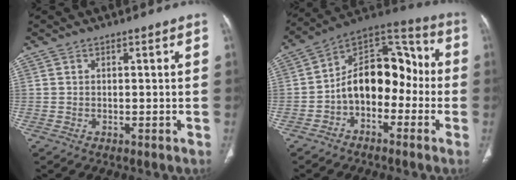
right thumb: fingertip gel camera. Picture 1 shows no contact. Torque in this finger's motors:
{"motor_torque": [1.99, 2.34, 1.38, -0.87, 0.10]}